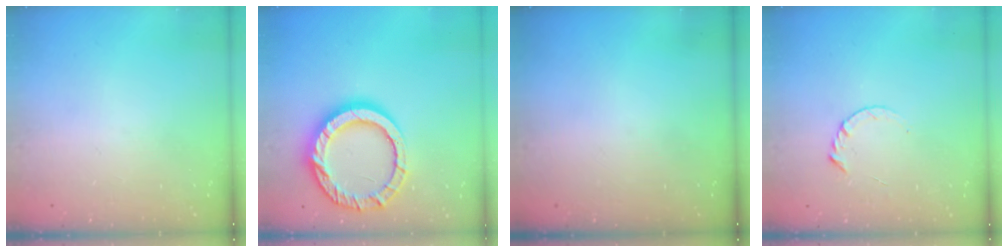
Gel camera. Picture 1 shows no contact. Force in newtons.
{"total": 16.8, "press": 16.7, "slide": 1.8}
{"total": 0.0}
{"total": 3.7, "press": 3.6, "slide": 0.4}